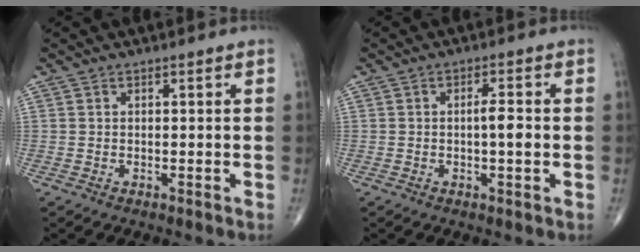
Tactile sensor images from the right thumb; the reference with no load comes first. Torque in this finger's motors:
{"motor_torque": [2.97, 2.04, 0.42, -0.31, -0.01]}